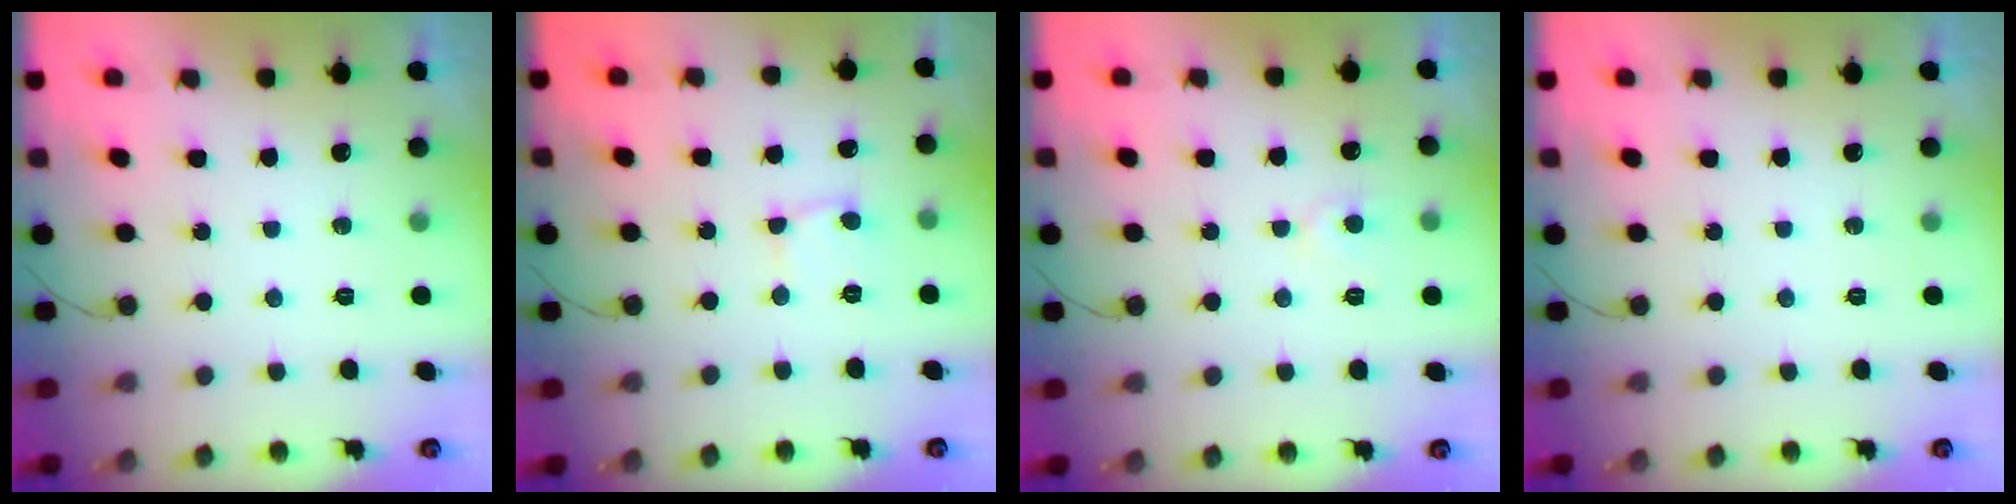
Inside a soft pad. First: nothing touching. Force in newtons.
{"total": 2.7, "press": 2.7, "slide": 0.2}
{"total": 5.0, "press": 5.0, "slide": 0.3}
{"total": 0.0}